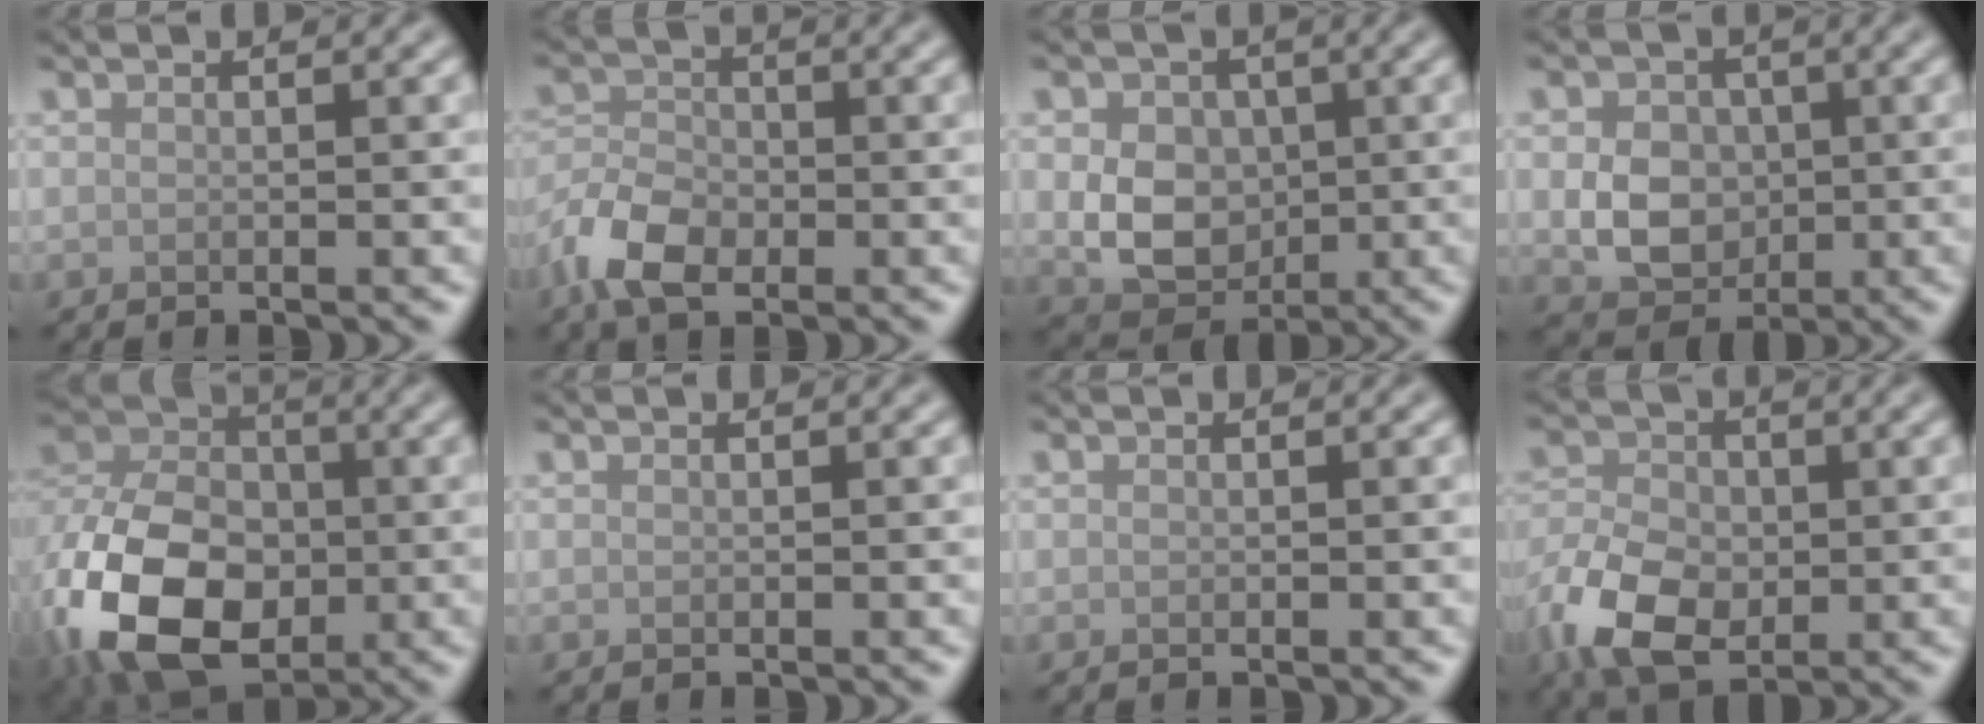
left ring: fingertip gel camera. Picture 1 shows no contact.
{"total": 5.7, "force": [-3.1, 3.3, 3.6], "torque": [-0.071, 0.004, -0.072]}
{"total": 6.0, "force": [-0.1, 4.6, 3.8], "torque": [-0.066, -0.005, -0.005]}
{"total": 5.1, "force": [-0.3, 4.1, 3.0], "torque": [-0.052, -0.003, -0.006]}
{"total": 14.1, "force": [-4.3, 9.4, 9.6], "torque": [-0.203, -0.024, -0.084]}
{"total": 0.0}
{"total": 0.0}
{"total": 8.1, "force": [-2.4, 5.7, 5.3], "torque": [-0.122, -0.008, -0.051]}